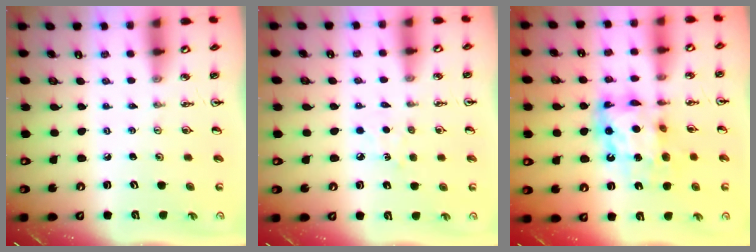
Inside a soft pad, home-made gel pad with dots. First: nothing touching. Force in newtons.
{"total": 4.8, "press": 4.7, "slide": 0.7}
{"total": 12.4, "press": 12.4, "slide": 1.1}